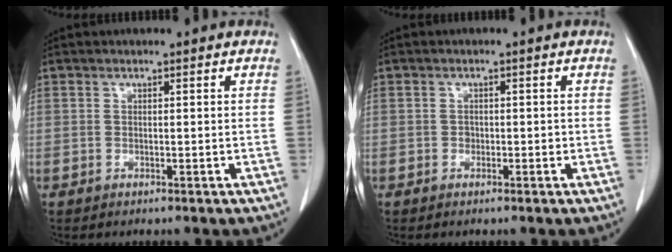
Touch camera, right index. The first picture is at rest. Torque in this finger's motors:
{"motor_torque": [0.05, -0.03, -0.01, 0.02]}